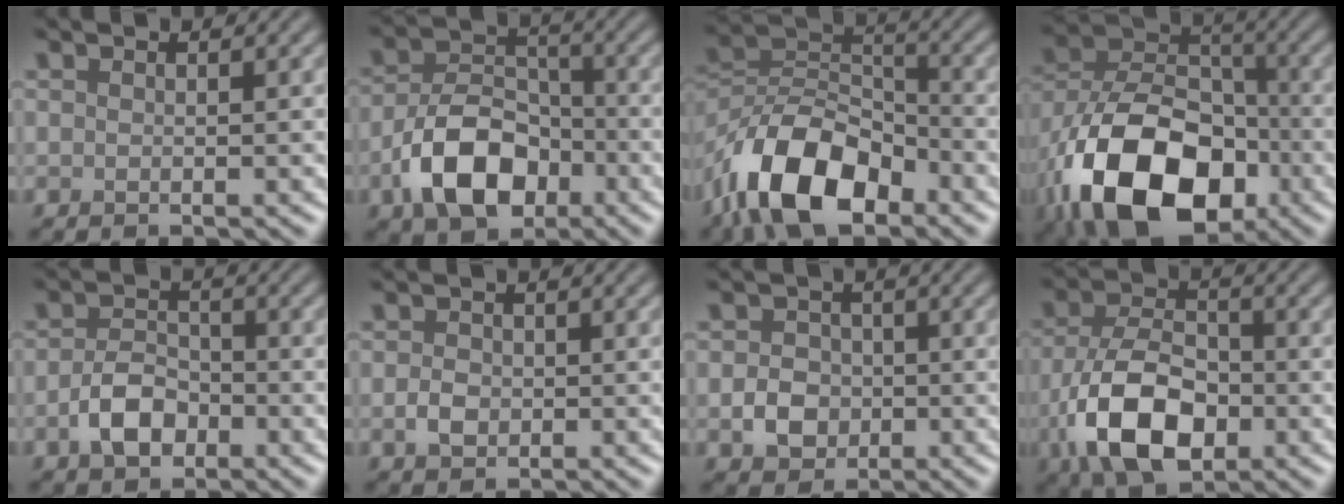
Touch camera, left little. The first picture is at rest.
{"total": 7.7, "force": [-3.3, 4.8, 4.9], "torque": [-0.085, 0.000, -0.063]}
{"total": 10.9, "force": [-6.6, 5.4, 6.8], "torque": [-0.123, 0.010, -0.138]}
{"total": 14.8, "force": [-6.8, 9.0, 9.5], "torque": [-0.182, -0.021, -0.125]}
{"total": 3.6, "force": [-1.6, 2.3, 2.3], "torque": [-0.042, 0.004, -0.034]}
{"total": 1.8, "force": [-0.3, 1.4, 1.0], "torque": [-0.020, -0.001, -0.011]}
{"total": 2.8, "force": [-0.6, 2.4, 1.3], "torque": [-0.019, 0.000, -0.016]}
{"total": 9.4, "force": [-3.4, 5.4, 6.8], "torque": [-0.146, -0.007, -0.071]}